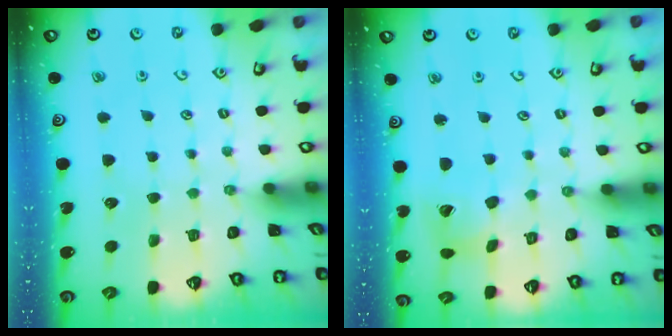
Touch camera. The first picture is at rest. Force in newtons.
{"total": 9.7, "press": 9.6, "slide": 1.3}